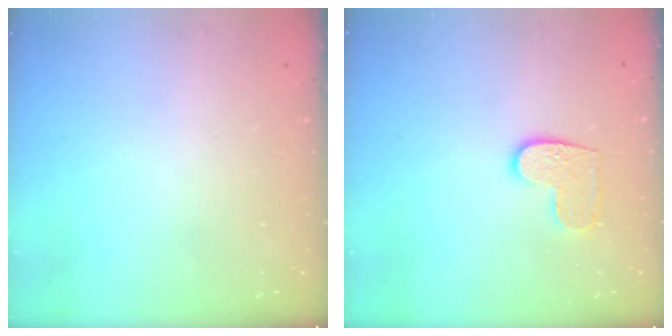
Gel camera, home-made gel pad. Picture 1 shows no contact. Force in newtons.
{"total": 7.4, "press": 7.4, "slide": 0.2}